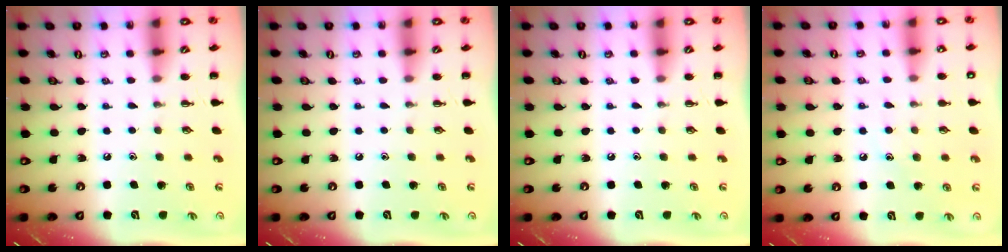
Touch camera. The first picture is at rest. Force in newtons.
{"total": 0.0}
{"total": 0.0}
{"total": 8.0, "press": 7.8, "slide": 1.6}